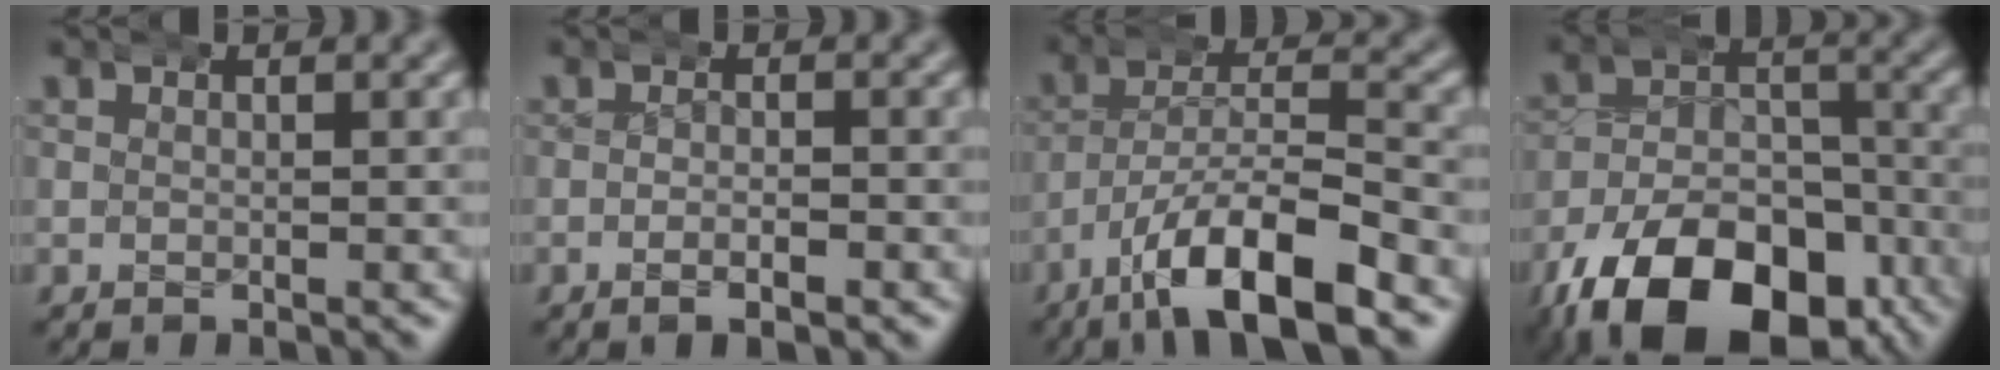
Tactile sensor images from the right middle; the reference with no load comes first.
{"total": 1.6, "force": [-1.0, 0.3, 1.2], "torque": [-0.022, 0.002, -0.023]}
{"total": 8.0, "force": [-4.1, 2.7, 6.4], "torque": [-0.101, -0.011, -0.062]}
{"total": 15.2, "force": [-9.7, 8.5, 8.1], "torque": [-0.138, -0.045, -0.137]}